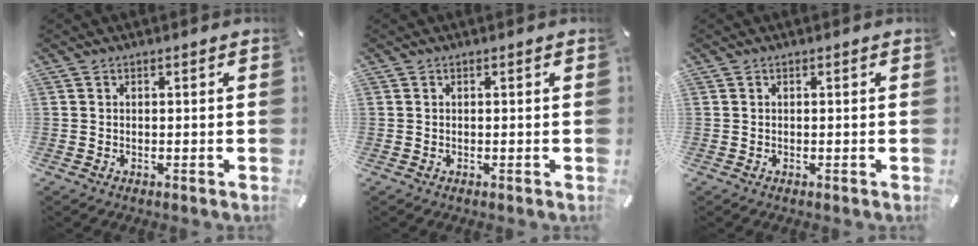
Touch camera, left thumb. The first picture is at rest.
{"total": 0.0}
{"total": 0.0}